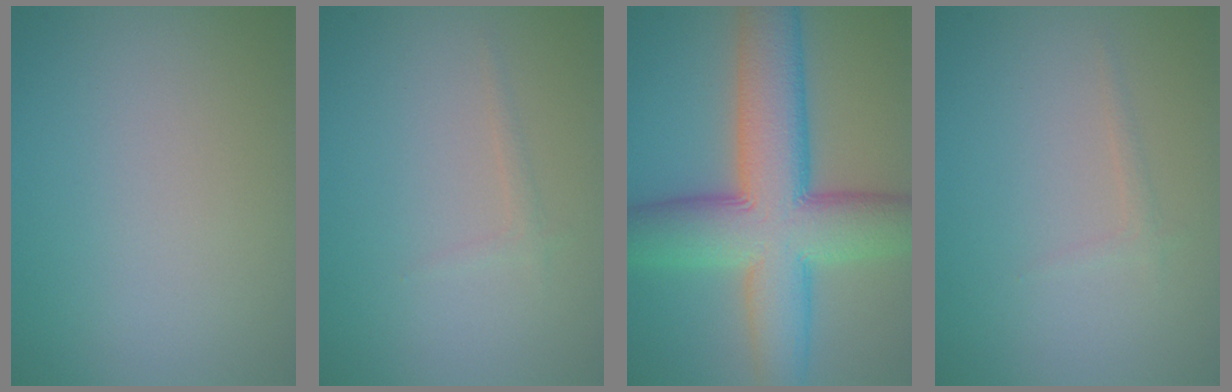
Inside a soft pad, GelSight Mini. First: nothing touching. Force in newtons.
{"total": 0.8, "press": 0.8, "slide": 0.1}
{"total": 12.3, "press": 12.3, "slide": 0.3}
{"total": 0.8, "press": 0.8, "slide": 0.1}